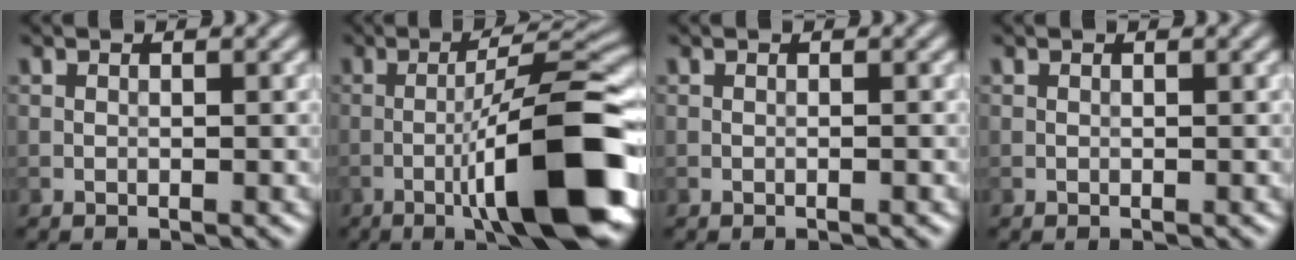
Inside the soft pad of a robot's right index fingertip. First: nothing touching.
{"total": 12.9, "force": [-4.0, 2.3, 12.1], "torque": [-0.178, 0.012, -0.060]}
{"total": 0.5, "force": [-0.1, 0.0, 0.5], "torque": [-0.008, -0.002, -0.006]}
{"total": 0.0}